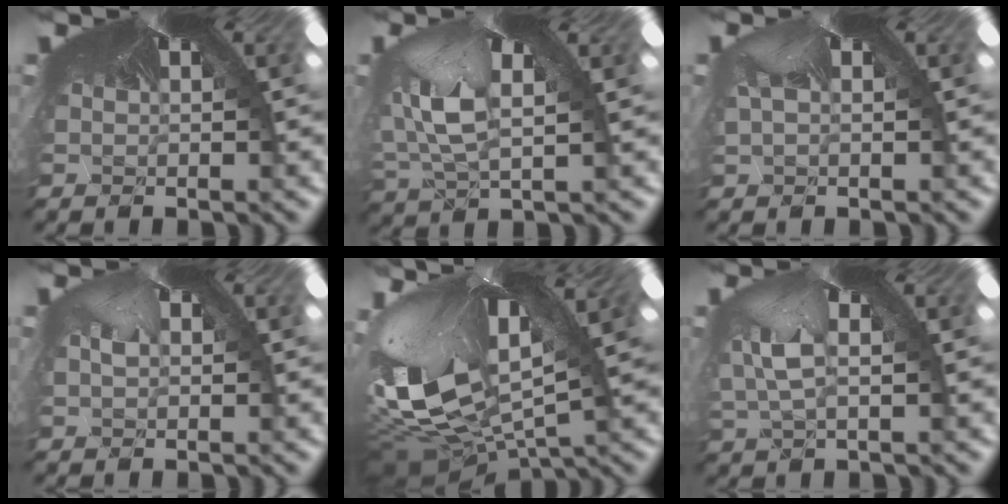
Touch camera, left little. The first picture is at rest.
{"total": 4.2, "force": [-3.5, 2.0, -1.4], "torque": [-0.049, -0.066, -0.017]}
{"total": 0.8, "force": [0.3, 0.7, 0.1], "torque": [-0.025, 0.005, 0.024]}
{"total": 1.2, "force": [0.3, 1.1, 0.4], "torque": [-0.030, 0.008, 0.018]}
{"total": 4.3, "force": [-3.5, 2.2, 1.2], "torque": [-0.086, -0.093, -0.022]}
{"total": 3.2, "force": [-3.2, 0.6, -0.4], "torque": [-0.028, -0.054, -0.015]}